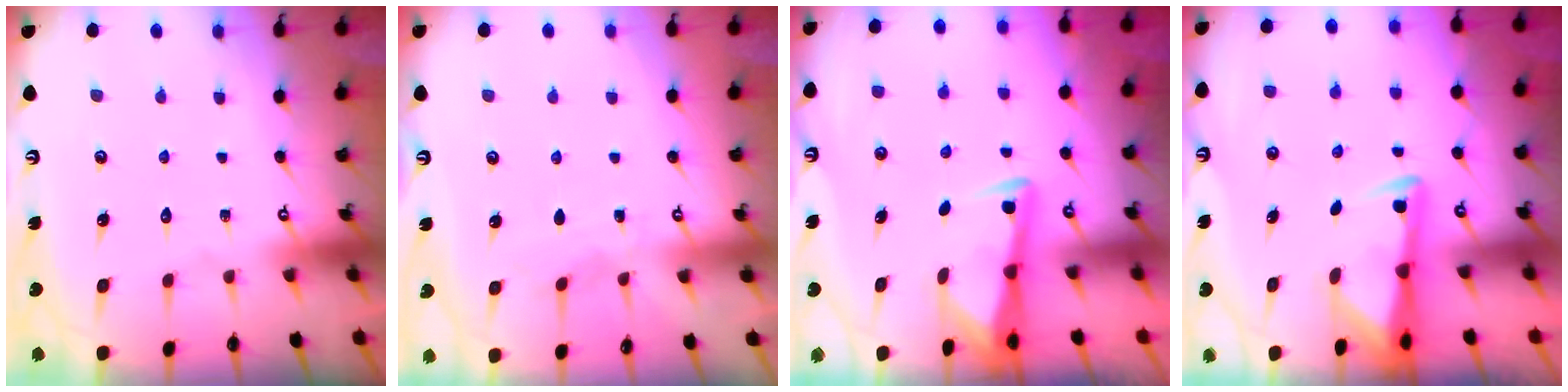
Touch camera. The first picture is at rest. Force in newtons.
{"total": 3.5, "press": 3.5, "slide": 0.2}
{"total": 2.9, "press": 2.9, "slide": 0.4}
{"total": 2.9, "press": 2.8, "slide": 0.5}